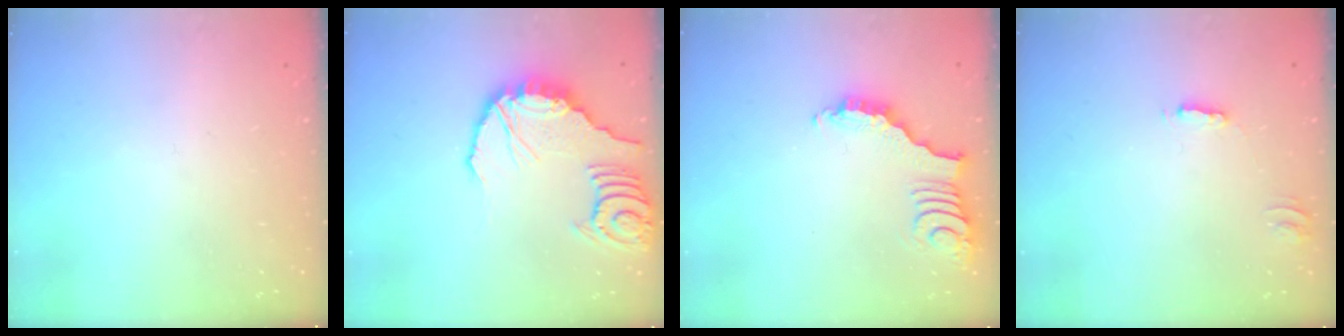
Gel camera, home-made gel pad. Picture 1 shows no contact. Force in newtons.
{"total": 14.4, "press": 14.3, "slide": 1.8}
{"total": 2.0, "press": 2.0, "slide": 0.2}
{"total": 2.3, "press": 2.3, "slide": 0.2}